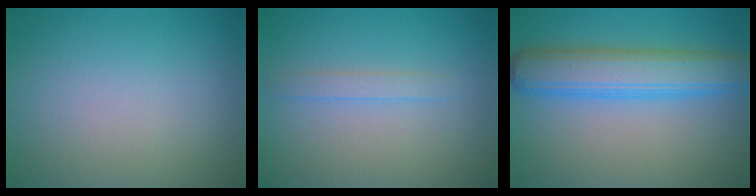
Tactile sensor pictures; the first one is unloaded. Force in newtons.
{"total": 1.2, "press": 1.2, "slide": 0.2}
{"total": 5.5, "press": 5.5, "slide": 0.3}